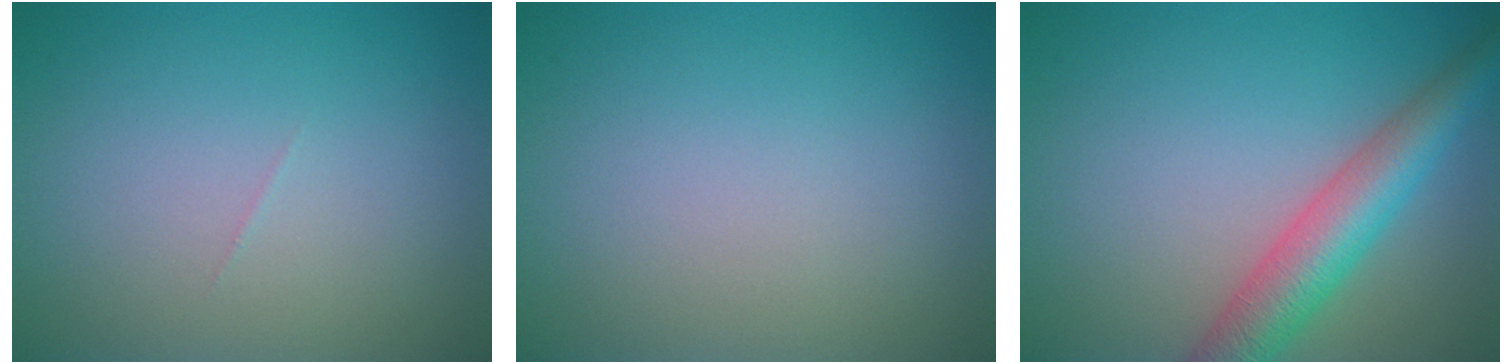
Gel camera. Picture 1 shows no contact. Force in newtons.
{"total": 0.0}
{"total": 5.6, "press": 5.6, "slide": 0.2}